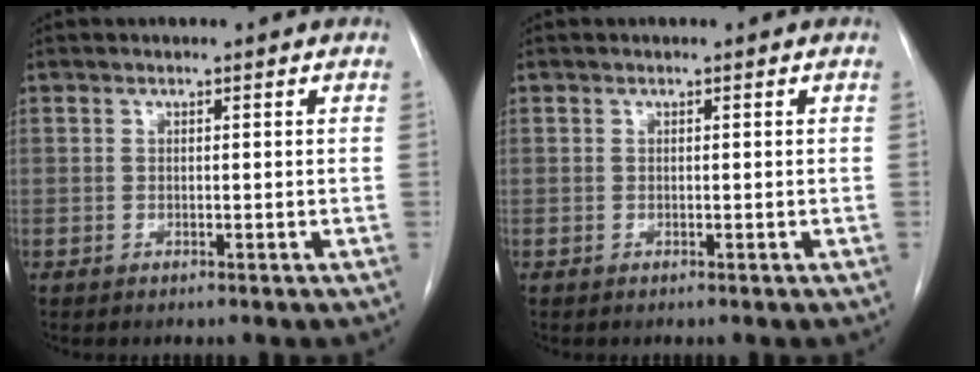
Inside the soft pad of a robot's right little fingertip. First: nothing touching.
{"total": 0.0}